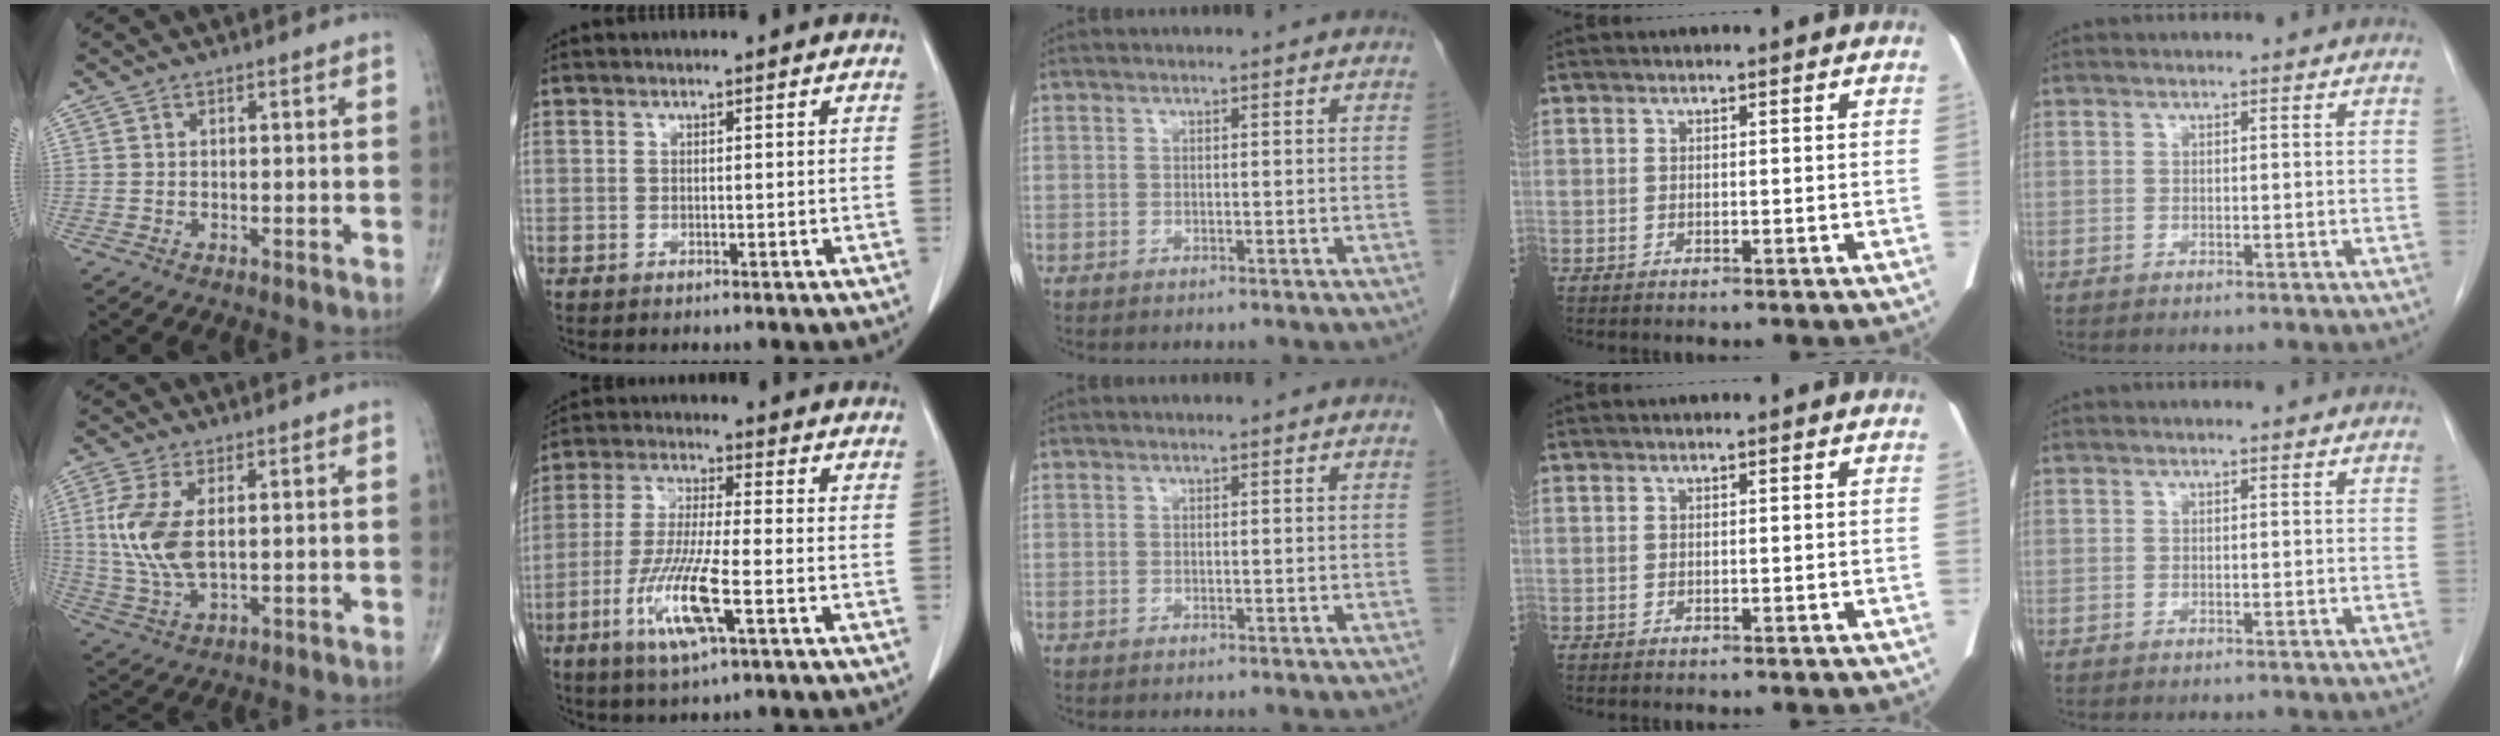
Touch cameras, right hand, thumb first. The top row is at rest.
{"thumb": {"total": 10.5, "force": [1.5, 5.2, 8.9], "torque": [-0.203, -0.006, 0.037]}, "index": {"total": 11.4, "force": [-4.4, 1.5, 10.5], "torque": [-0.213, -0.018, -0.082]}}